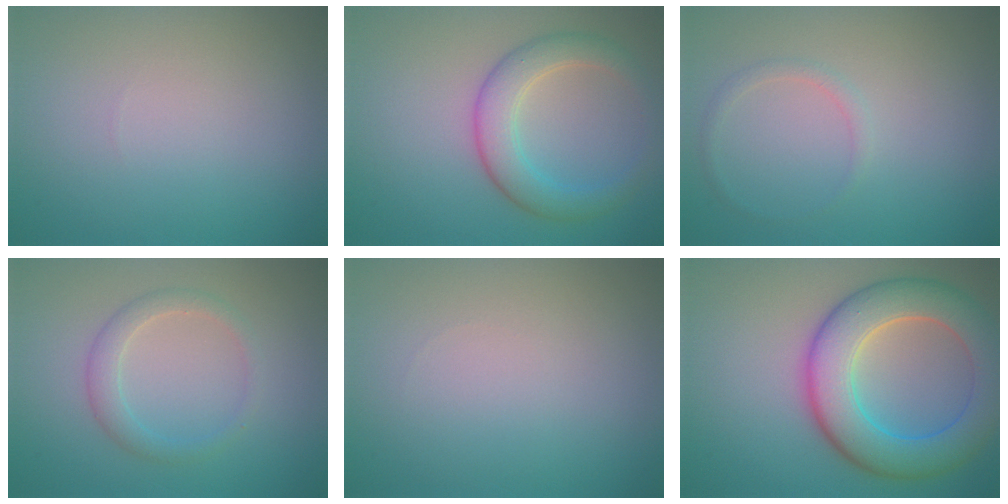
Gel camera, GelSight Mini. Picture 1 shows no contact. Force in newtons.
{"total": 4.3, "press": 4.3, "slide": 0.3}
{"total": 0.9, "press": 0.9, "slide": 0.1}
{"total": 2.2, "press": 2.2, "slide": 0.1}
{"total": 0.0}
{"total": 8.8, "press": 8.8, "slide": 0.4}